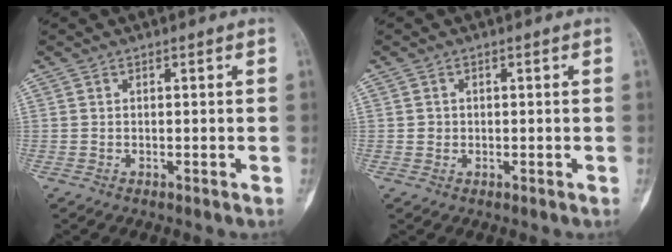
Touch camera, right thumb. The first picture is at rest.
{"total": 1.0, "force": [0.0, 1.0, 0.2], "torque": [0.000, 0.003, 0.001]}